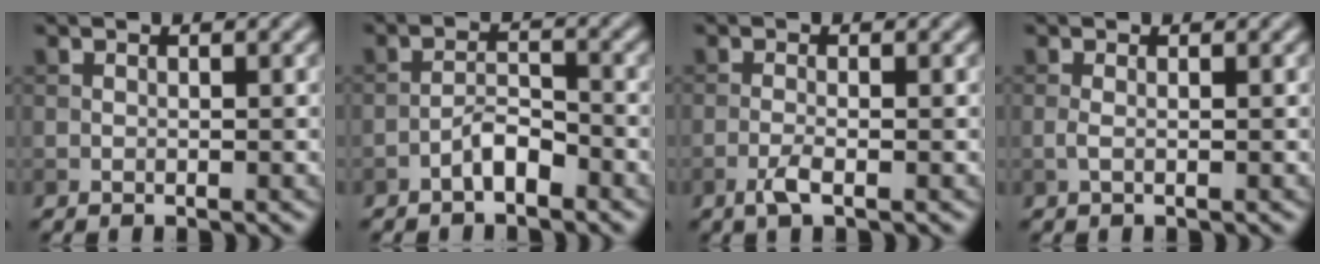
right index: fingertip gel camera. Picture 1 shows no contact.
{"total": 2.3, "force": [-1.6, 0.7, 1.4], "torque": [-0.022, 0.011, -0.032]}
{"total": 1.8, "force": [-0.9, 0.4, 1.4], "torque": [-0.033, 0.001, -0.023]}
{"total": 0.8, "force": [-0.1, 0.2, 0.8], "torque": [-0.019, -0.002, -0.003]}